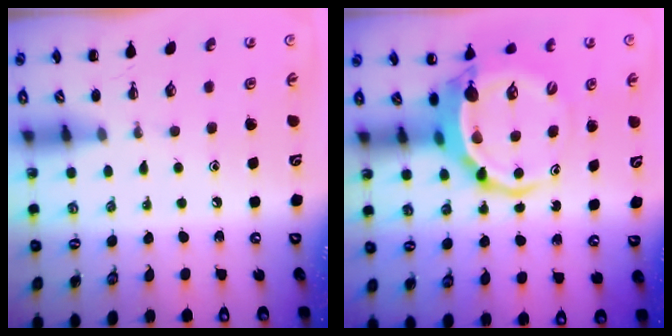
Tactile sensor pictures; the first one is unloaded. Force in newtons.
{"total": 6.6, "press": 6.6, "slide": 1.1}